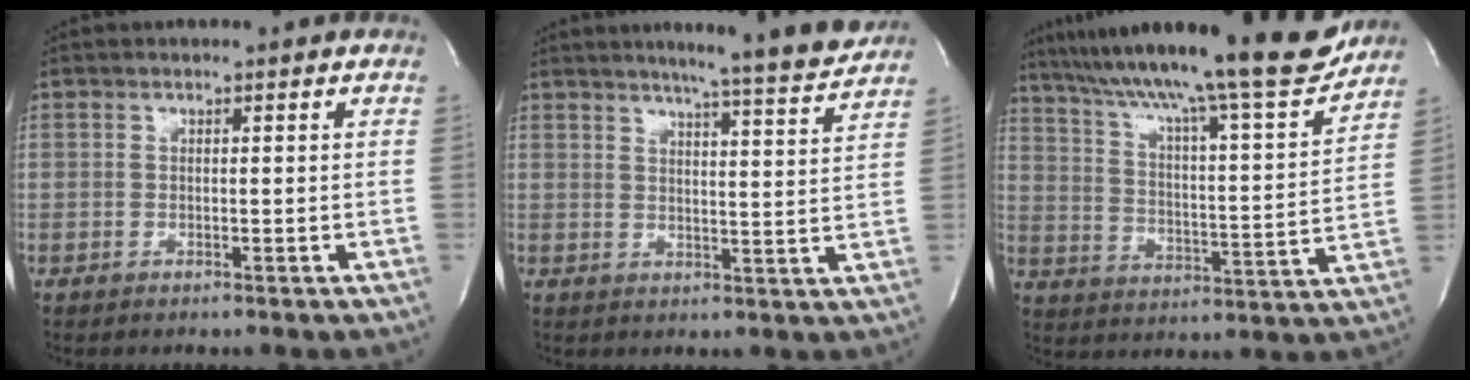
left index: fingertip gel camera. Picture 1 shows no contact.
{"total": 11.0, "force": [10.0, -1.2, 4.4], "torque": [-0.068, -0.030, 0.118]}
{"total": 24.4, "force": [20.3, 1.3, 13.4], "torque": [-0.224, -0.016, 0.297]}